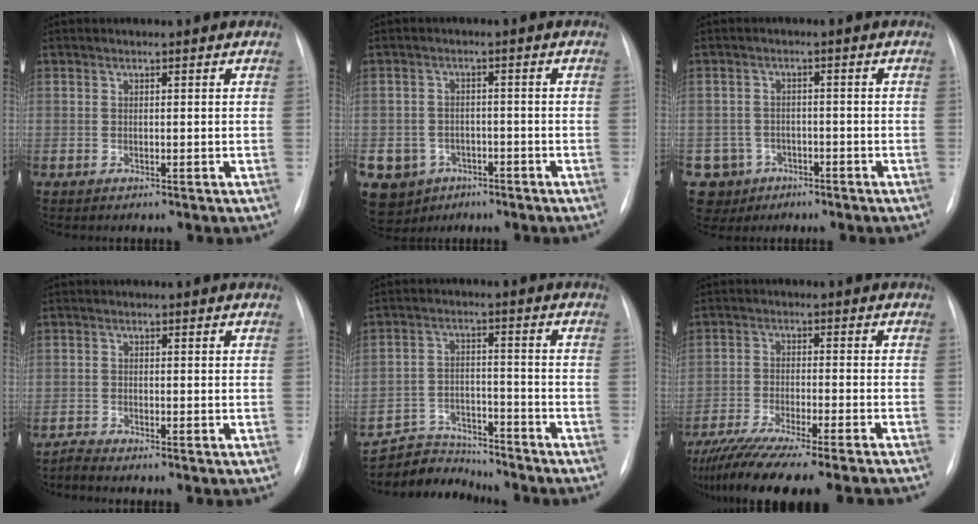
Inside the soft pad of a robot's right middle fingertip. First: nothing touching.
{"total": 7.6, "force": [-3.9, 6.4, 1.1], "torque": [-0.028, 0.008, -0.052]}
{"total": 5.7, "force": [-2.9, 4.9, -0.2], "torque": [0.003, 0.011, -0.042]}
{"total": 1.0, "force": [-1.0, -0.3, -0.1], "torque": [0.002, -0.005, -0.020]}
{"total": 8.0, "force": [-7.8, 1.7, -0.6], "torque": [0.007, 0.016, -0.138]}
{"total": 16.7, "force": [-14.3, 0.2, 8.6], "torque": [-0.135, -0.044, -0.223]}